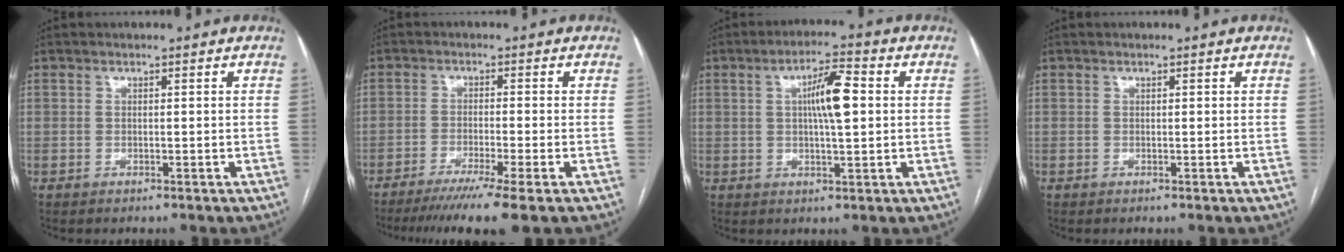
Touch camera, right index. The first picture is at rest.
{"total": 9.2, "force": [-6.6, -1.4, 6.2], "torque": [-0.090, -0.025, -0.102]}
{"total": 7.4, "force": [1.2, 1.2, 7.2], "torque": [-0.126, 0.012, 0.019]}
{"total": 0.0}